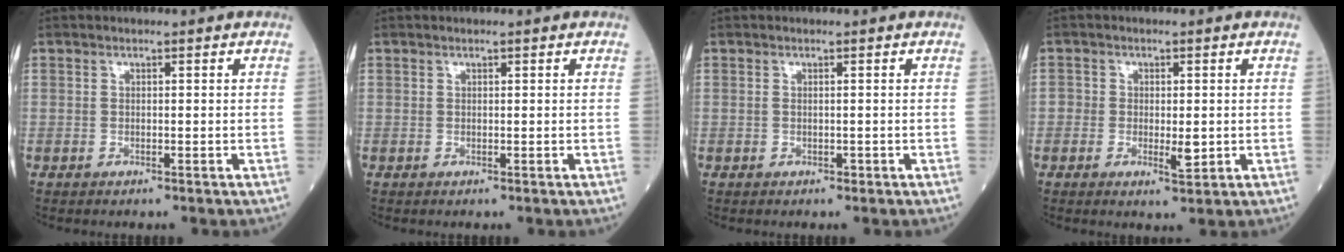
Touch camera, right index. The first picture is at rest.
{"total": 0.0}
{"total": 0.7, "force": [-0.1, 0.4, 0.6], "torque": [-0.015, -0.001, -0.001]}
{"total": 3.7, "force": [-0.8, 1.8, 3.1], "torque": [-0.046, -0.002, -0.013]}